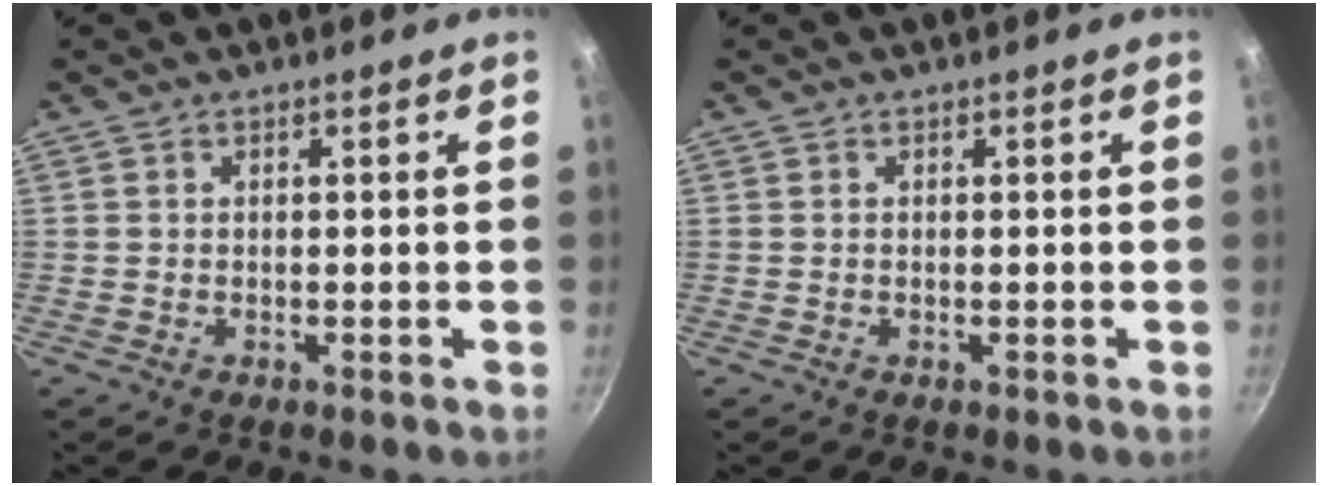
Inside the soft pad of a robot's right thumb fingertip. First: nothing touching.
{"total": 0.0}